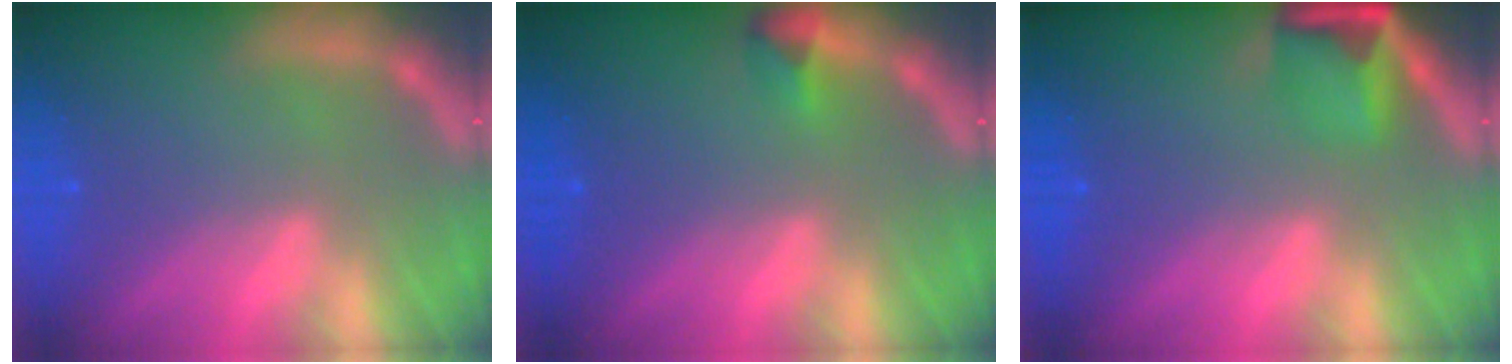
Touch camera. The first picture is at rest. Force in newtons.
{"total": 1.4}
{"total": 4.9}